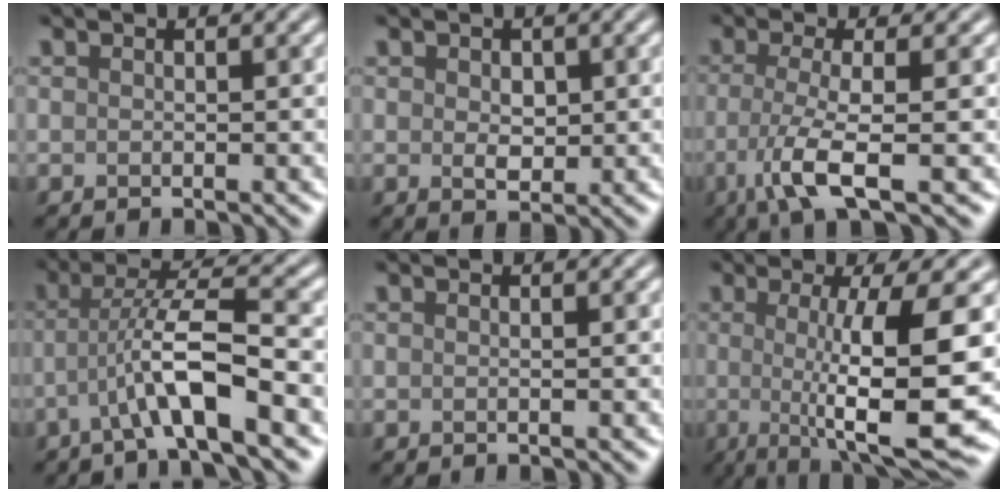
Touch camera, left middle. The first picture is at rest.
{"total": 1.7, "force": [0.3, 1.2, 1.2], "torque": [-0.023, -0.001, 0.010]}
{"total": 5.0, "force": [-1.8, 1.0, 4.5], "torque": [-0.086, -0.008, -0.037]}
{"total": 5.7, "force": [-2.0, 0.8, 5.3], "torque": [-0.099, 0.022, -0.041]}
{"total": 0.6, "force": [0.1, 0.3, 0.5], "torque": [-0.004, -0.006, -0.002]}
{"total": 11.7, "force": [-0.7, 2.5, 11.4], "torque": [-0.146, -0.008, -0.008]}